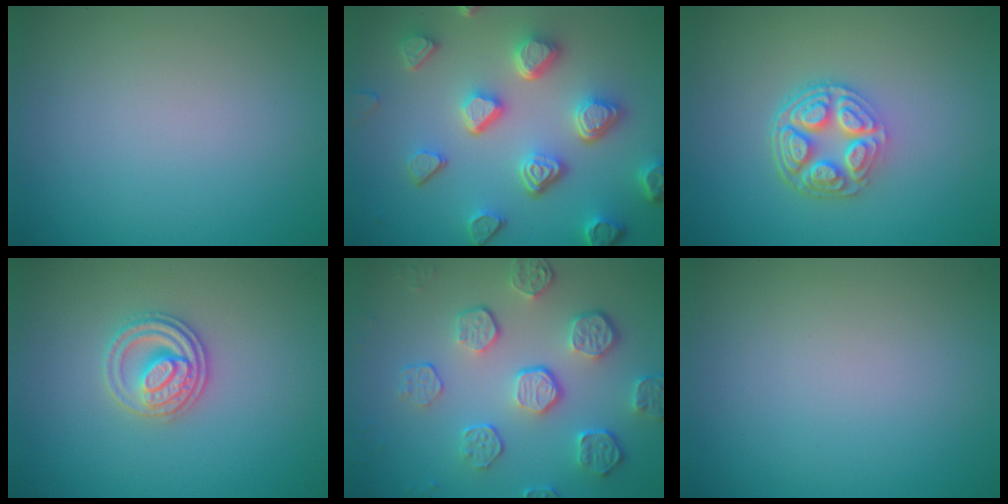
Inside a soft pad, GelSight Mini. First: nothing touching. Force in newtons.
{"total": 6.8, "press": 5.4, "slide": 4.2}
{"total": 5.1, "press": 3.7, "slide": 3.5}
{"total": 2.8, "press": 2.6, "slide": 1.0}
{"total": 5.7, "press": 4.1, "slide": 3.9}
{"total": 0.0}